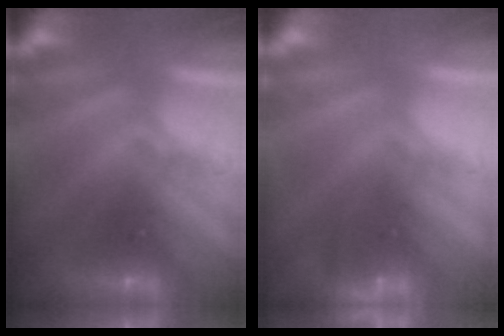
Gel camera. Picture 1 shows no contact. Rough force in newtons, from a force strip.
{"total": 4.5}